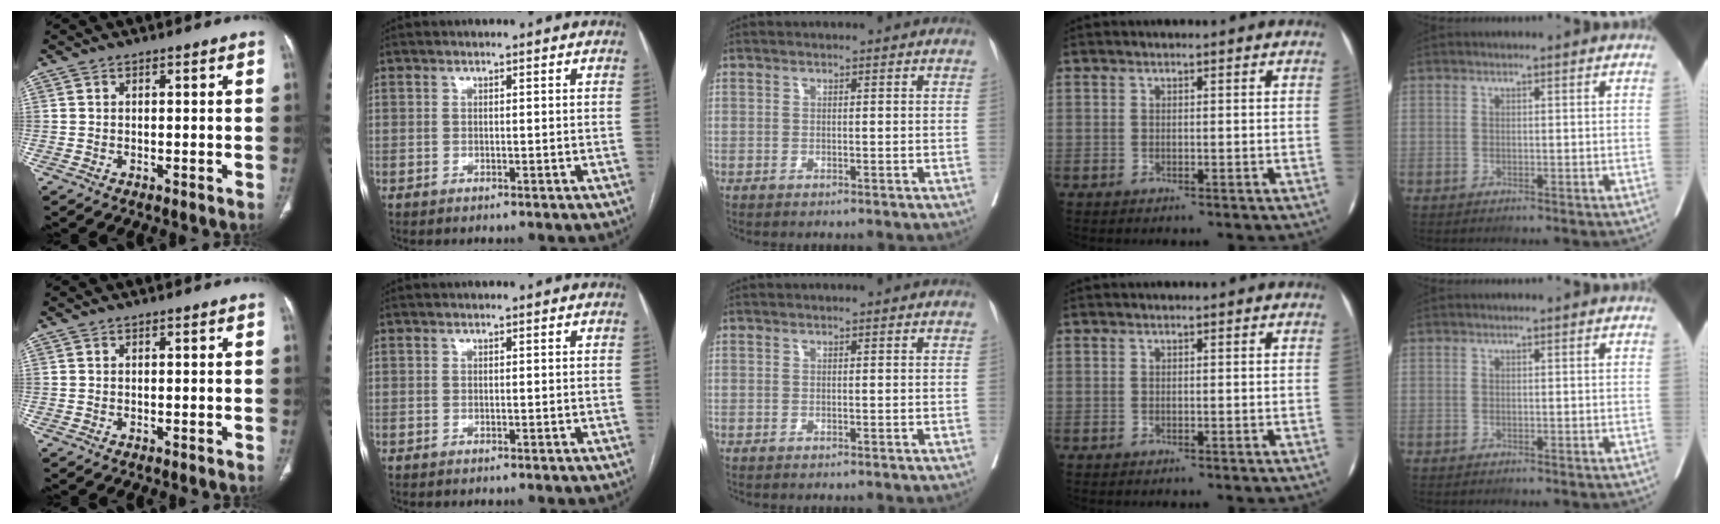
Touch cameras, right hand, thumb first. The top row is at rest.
{}